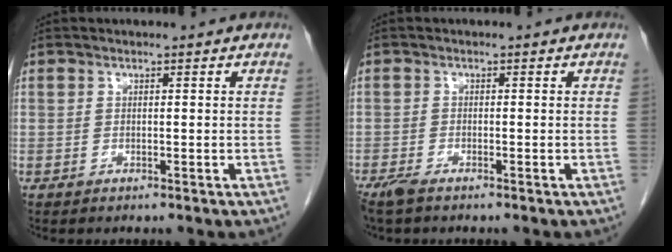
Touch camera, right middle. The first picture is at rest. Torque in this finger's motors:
{"motor_torque": [0.39, -0.24, 0.03, 0.01]}